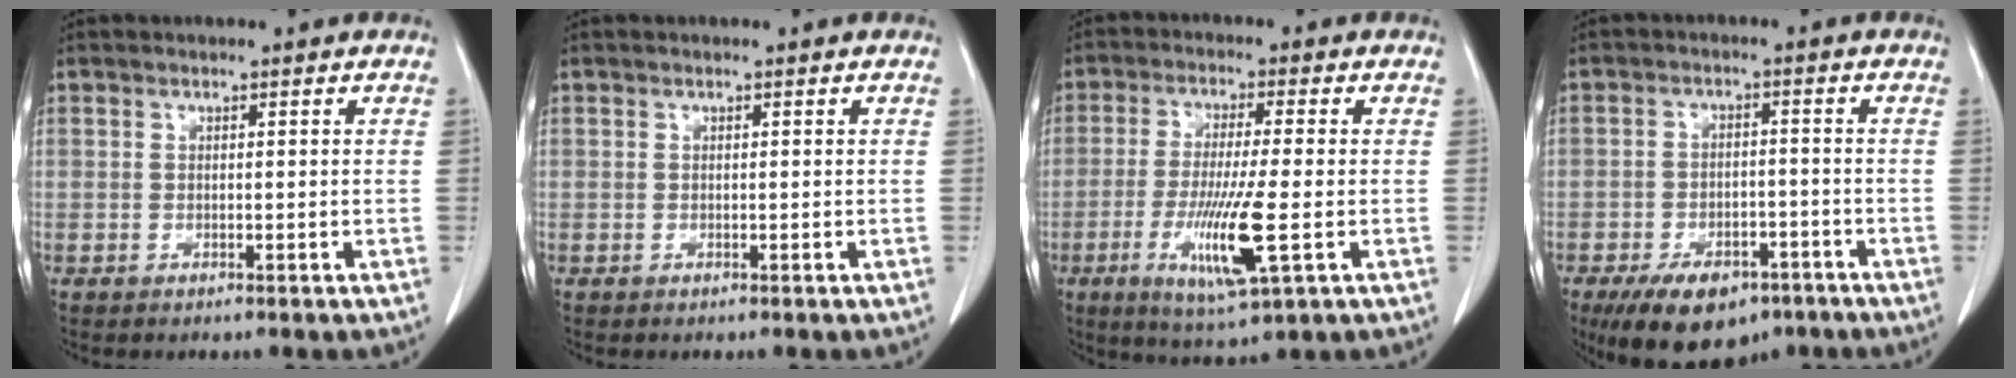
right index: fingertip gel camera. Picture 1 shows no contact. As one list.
[{"total": 0.0}, {"total": 10.8, "force": [-2.9, 0.6, 10.4], "torque": [-0.197, -0.024, -0.049]}, {"total": 11.1, "force": [-7.5, 5.8, 5.8], "torque": [-0.091, -0.002, -0.114]}]